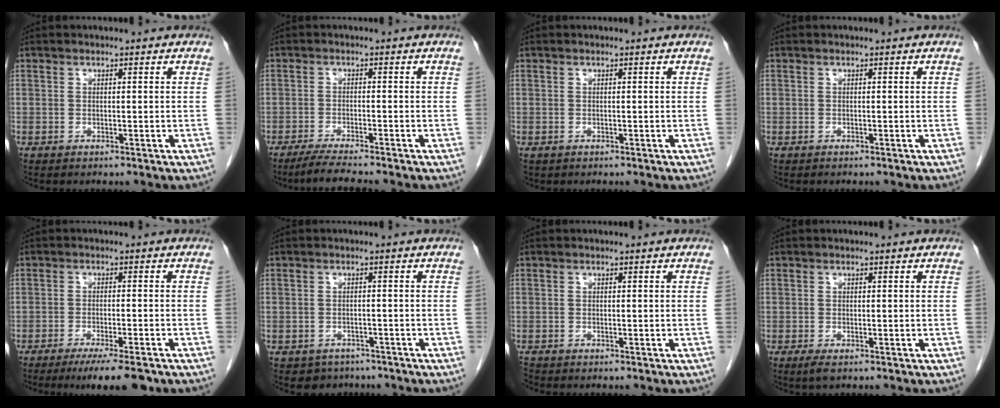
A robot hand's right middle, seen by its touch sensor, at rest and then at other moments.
{"total": 5.1, "force": [-4.4, -0.4, 2.5], "torque": [-0.044, -0.017, -0.075]}
{"total": 0.0}
{"total": 0.0}
{"total": 8.3, "force": [-6.4, 1.0, 5.3], "torque": [-0.068, -0.015, -0.093]}
{"total": 3.7, "force": [-2.8, 2.4, 0.0], "torque": [-0.002, 0.008, -0.038]}
{"total": 0.6, "force": [-0.6, 0.1, 0.0], "torque": [-0.004, -0.002, -0.014]}
{"total": 1.4, "force": [-0.9, 0.4, 1.0], "torque": [-0.022, -0.004, -0.012]}